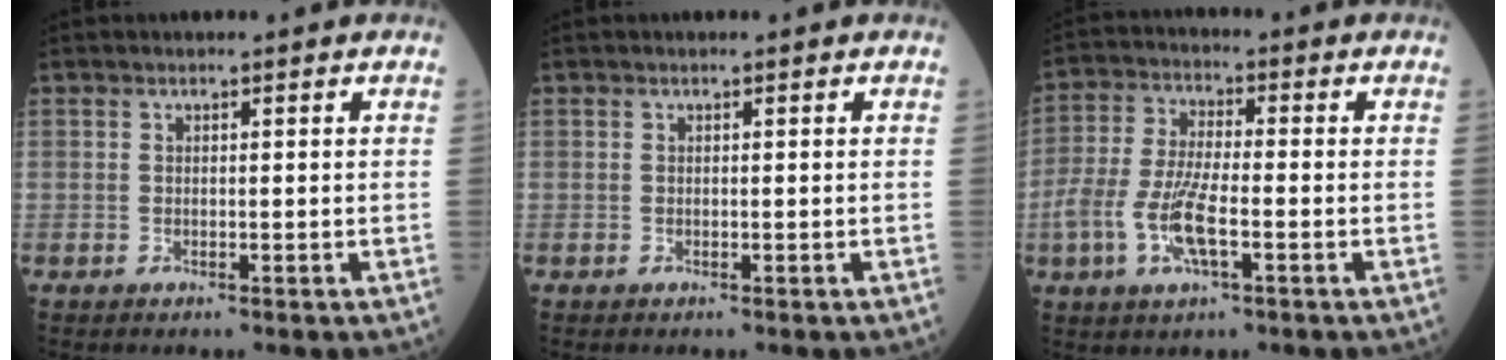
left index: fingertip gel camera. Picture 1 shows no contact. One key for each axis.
{"total": 0.0}
{"total": 8.9, "fx": -3.1, "fy": 2.7, "fz": 7.9, "tx": -0.176, "ty": -0.006, "tz": -0.060}